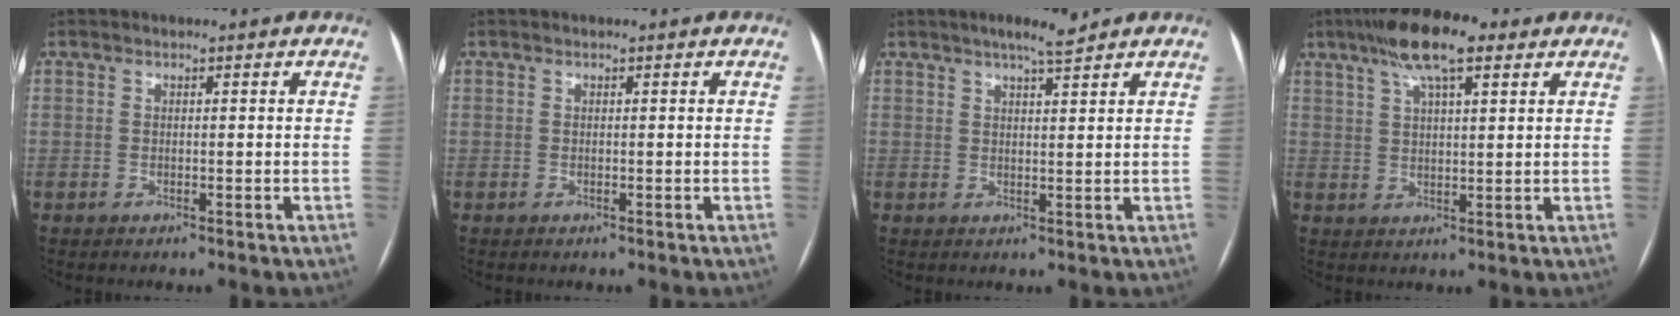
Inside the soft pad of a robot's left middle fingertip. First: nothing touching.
{"total": 0.0}
{"total": 3.6, "force": [2.9, 0.2, 2.1], "torque": [-0.038, 0.005, 0.049]}
{"total": 9.9, "force": [5.9, 2.4, 7.5], "torque": [-0.139, 0.023, 0.098]}